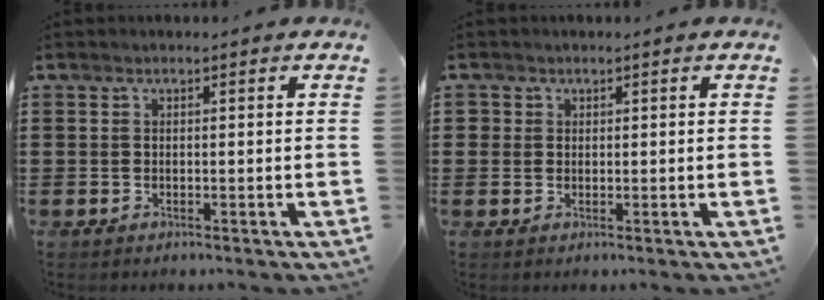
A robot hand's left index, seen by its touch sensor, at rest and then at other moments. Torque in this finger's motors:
{"motor_torque": [0.00, 0.04, 0.05, 0.01]}